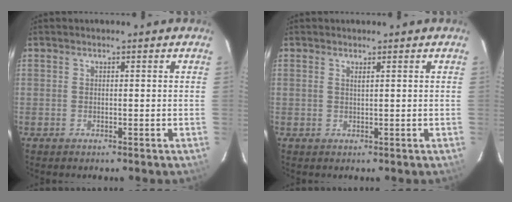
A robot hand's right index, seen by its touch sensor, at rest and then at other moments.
{"total": 0.7, "force": [0.5, -0.2, 0.4], "torque": [-0.007, -0.001, 0.009]}